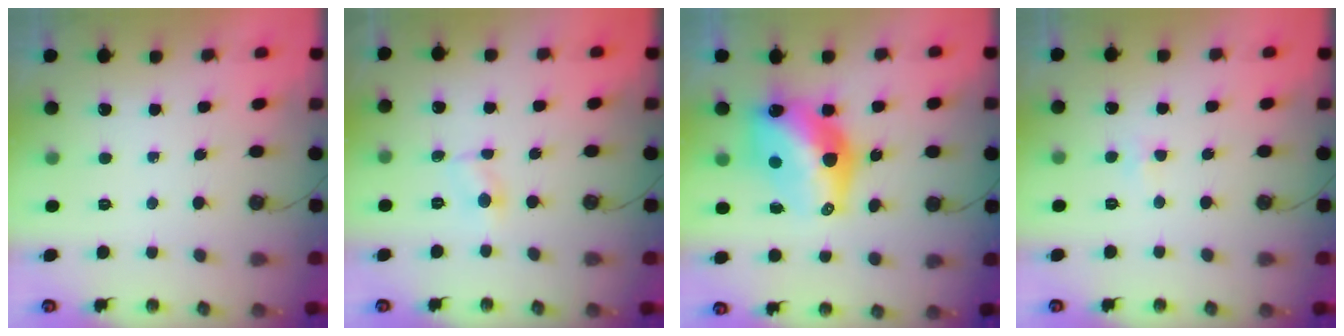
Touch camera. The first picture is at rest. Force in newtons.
{"total": 2.4, "press": 2.4, "slide": 0.3}
{"total": 16.7, "press": 16.6, "slide": 1.5}
{"total": 4.3, "press": 2.7, "slide": 3.4}